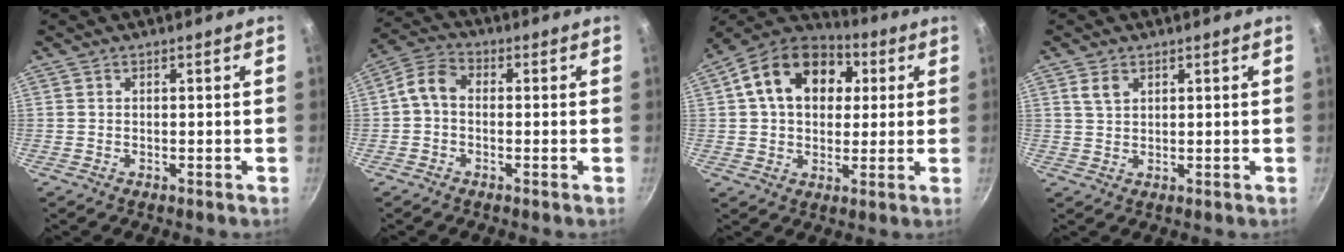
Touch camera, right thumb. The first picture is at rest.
{"total": 5.1, "force": [-0.7, 3.5, 3.7], "torque": [-0.077, 0.029, -0.029]}
{"total": 17.8, "force": [4.6, 12.9, 11.4], "torque": [-0.172, 0.021, 0.060]}
{"total": 2.9, "force": [1.4, 1.8, 1.8], "torque": [-0.027, -0.002, 0.028]}